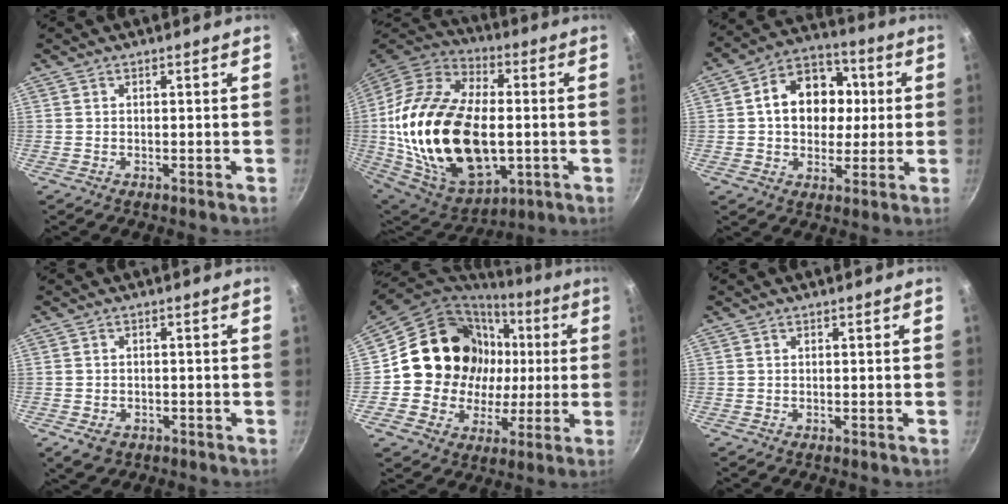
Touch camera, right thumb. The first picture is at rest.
{"total": 32.2, "force": [-1.4, 19.0, 25.9], "torque": [-0.482, 0.011, -0.019]}
{"total": 14.7, "force": [1.8, 11.4, 9.2], "torque": [-0.107, 0.020, 0.016]}
{"total": 3.9, "force": [-1.7, 2.9, 2.1], "torque": [-0.034, 0.007, -0.020]}
{"total": 20.4, "force": [2.2, 18.3, 8.6], "torque": [-0.130, 0.024, 0.045]}
{"total": 0.0}